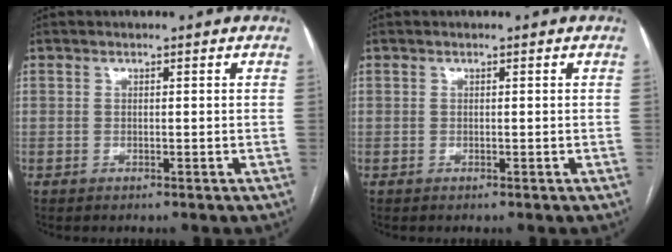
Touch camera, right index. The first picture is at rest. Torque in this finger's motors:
{"motor_torque": [0.00, 0.00, 0.00, 0.00]}